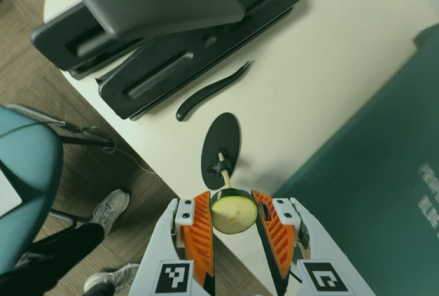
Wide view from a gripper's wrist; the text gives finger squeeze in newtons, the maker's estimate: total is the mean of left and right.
{"total": 9.5, "left": 9.1, "right": 10.0}